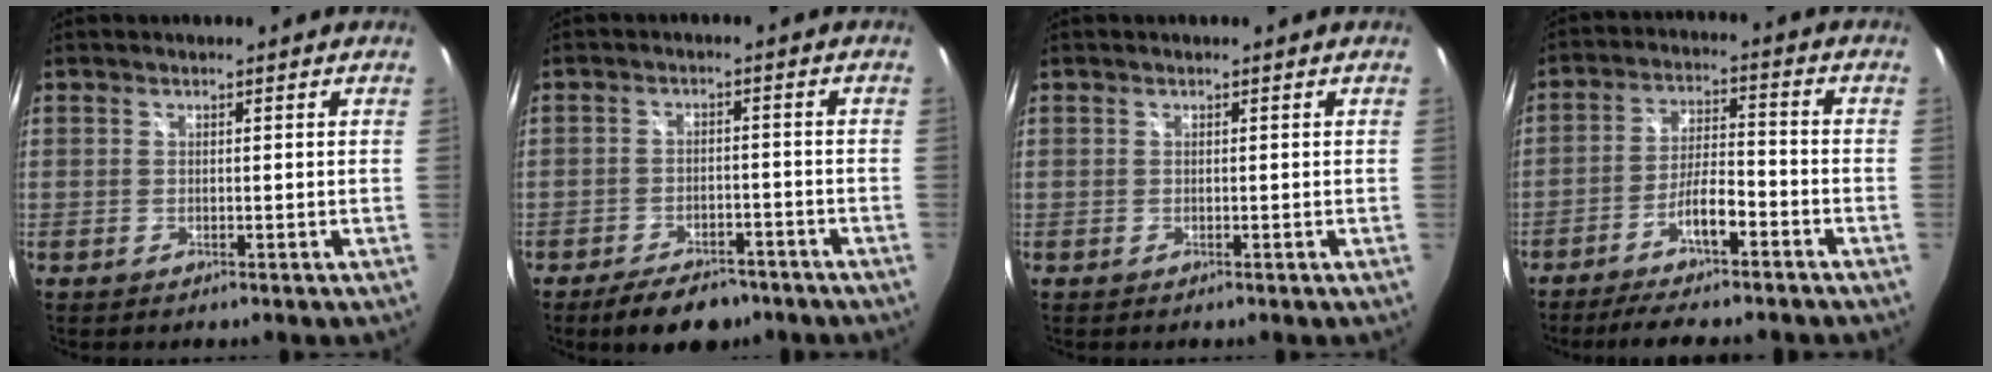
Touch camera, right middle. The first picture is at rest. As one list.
[{"total": 9.1, "force": [-7.0, 4.1, 4.2], "torque": [-0.095, 0.000, -0.101]}, {"total": 0.0}, {"total": 10.3, "force": [-7.9, 1.5, 6.4], "torque": [-0.135, 0.002, -0.131]}]